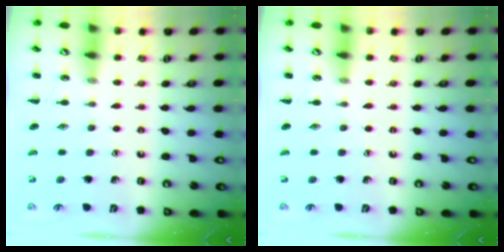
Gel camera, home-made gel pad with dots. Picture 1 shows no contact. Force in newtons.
{"total": 0.0}